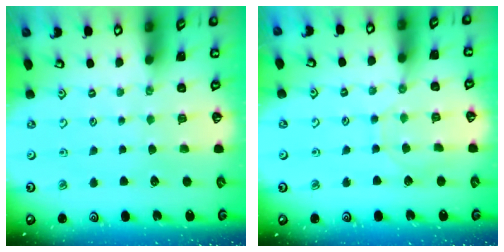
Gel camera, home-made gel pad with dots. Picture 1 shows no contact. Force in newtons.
{"total": 5.6, "press": 5.6, "slide": 0.1}